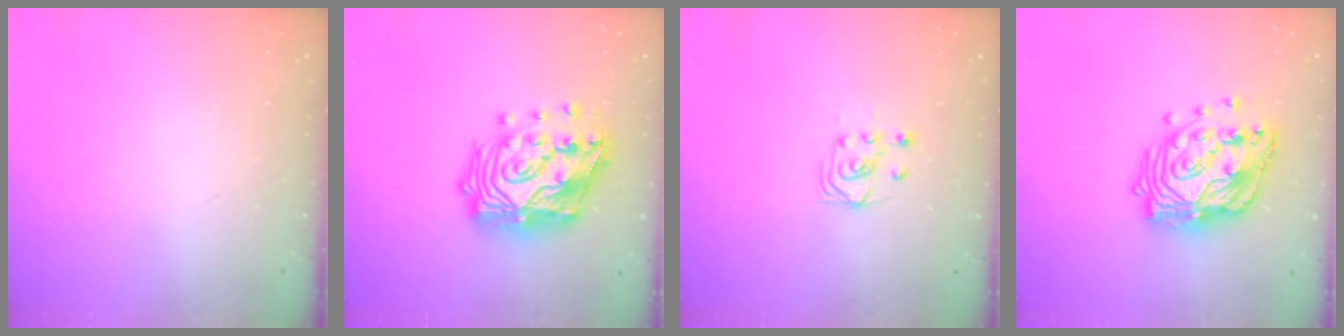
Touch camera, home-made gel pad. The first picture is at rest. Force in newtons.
{"total": 25.6, "press": 25.5, "slide": 2.2}
{"total": 2.5, "press": 2.2, "slide": 1.2}
{"total": 18.2, "press": 18.1, "slide": 1.5}